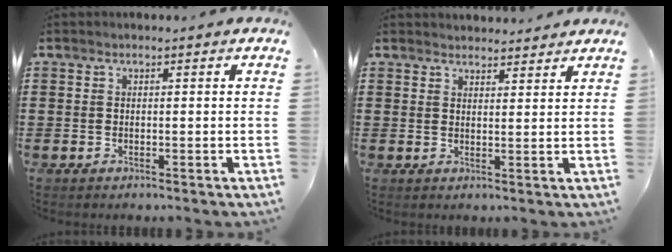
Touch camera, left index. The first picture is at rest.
{"total": 2.4, "force": [2.3, 0.3, -0.3], "torque": [-0.001, -0.004, 0.046]}